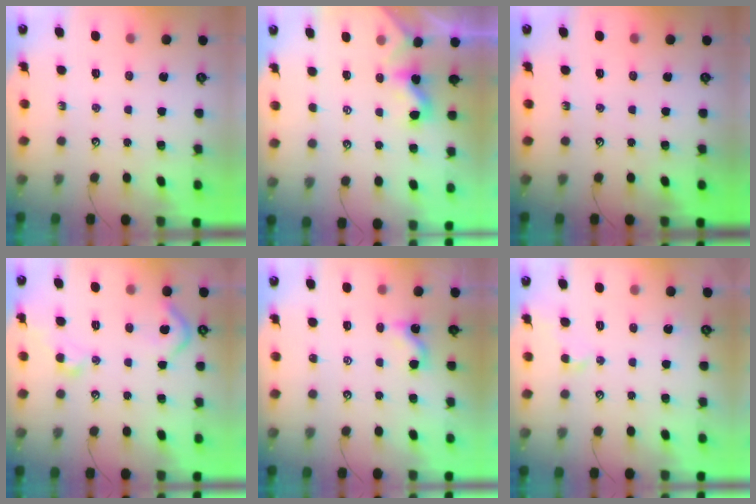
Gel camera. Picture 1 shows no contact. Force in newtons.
{"total": 1.7, "press": 1.7, "slide": 0.3}
{"total": 0.0}
{"total": 5.6, "press": 5.6, "slide": 0.5}
{"total": 1.6, "press": 1.6, "slide": 0.4}
{"total": 0.9, "press": 0.8, "slide": 0.3}